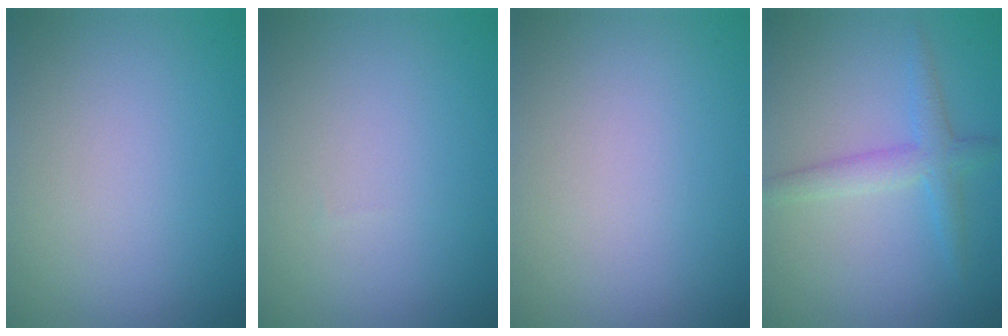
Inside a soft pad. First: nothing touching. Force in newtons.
{"total": 0.0}
{"total": 0.0}
{"total": 2.7, "press": 2.7, "slide": 0.2}